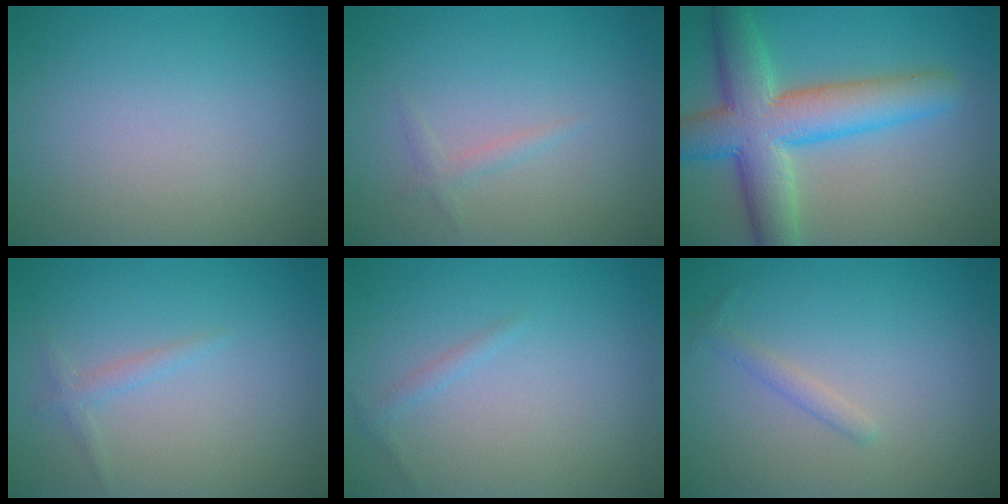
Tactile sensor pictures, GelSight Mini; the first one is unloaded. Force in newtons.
{"total": 0.9, "press": 0.9, "slide": 0.1}
{"total": 8.9, "press": 8.9, "slide": 0.4}
{"total": 1.1, "press": 1.1, "slide": 0.1}
{"total": 0.8, "press": 0.8, "slide": 0.0}
{"total": 1.1, "press": 1.1, "slide": 0.1}